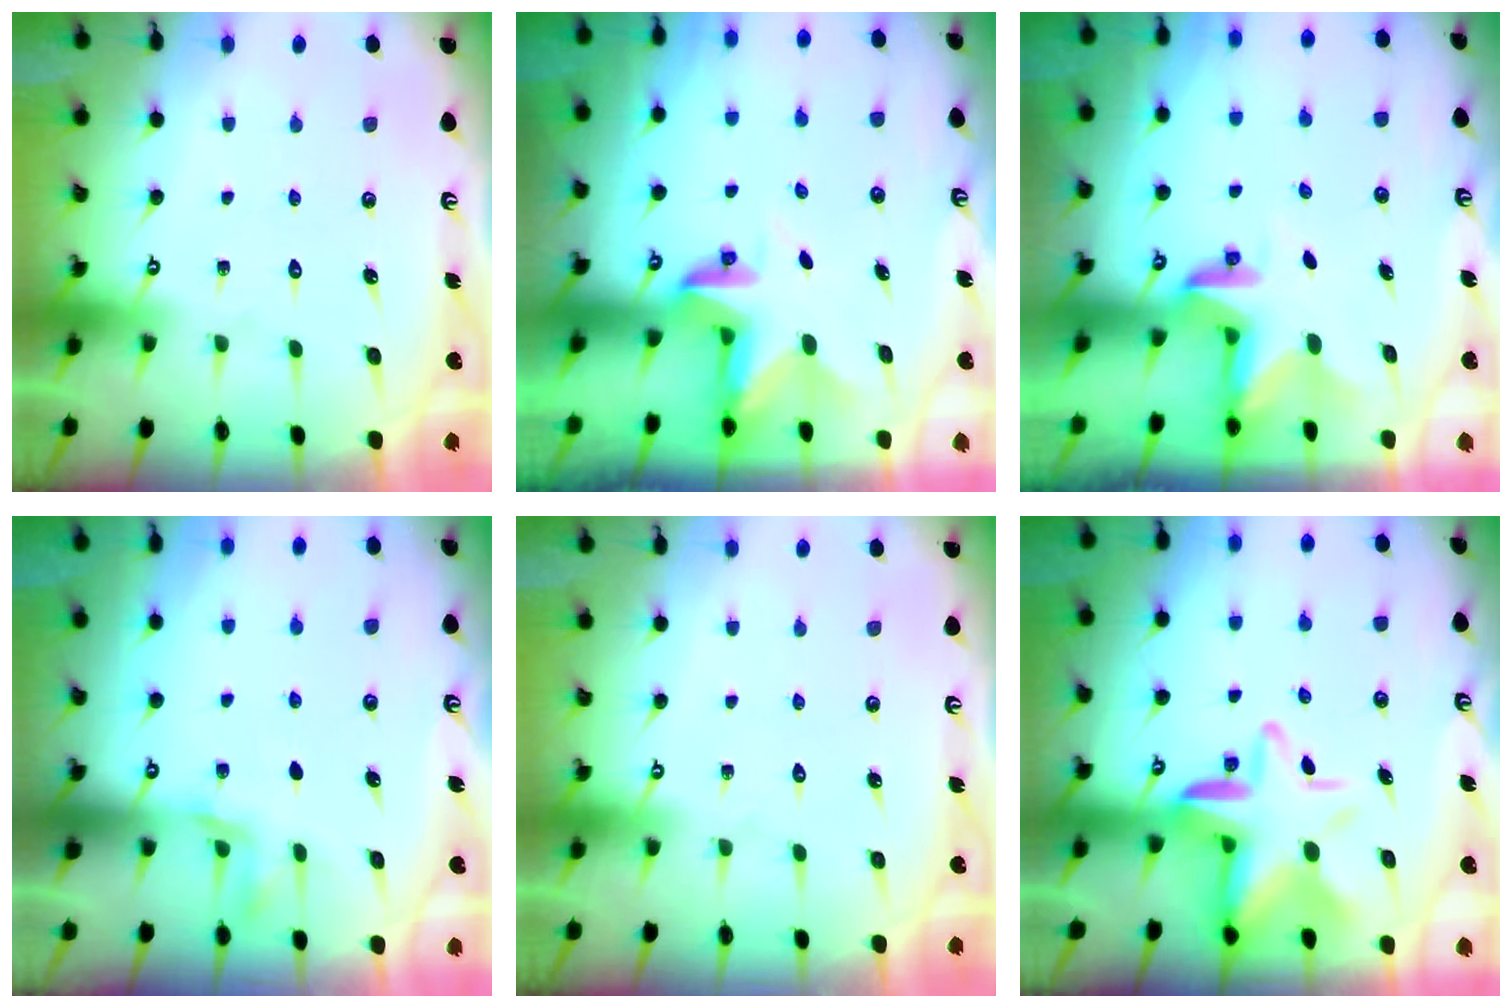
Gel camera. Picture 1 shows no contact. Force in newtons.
{"total": 3.1, "press": 3.1, "slide": 0.2}
{"total": 2.9, "press": 2.9, "slide": 0.2}
{"total": 2.9, "press": 2.8, "slide": 1.0}
{"total": 0.0}
{"total": 10.7, "press": 10.5, "slide": 2.1}